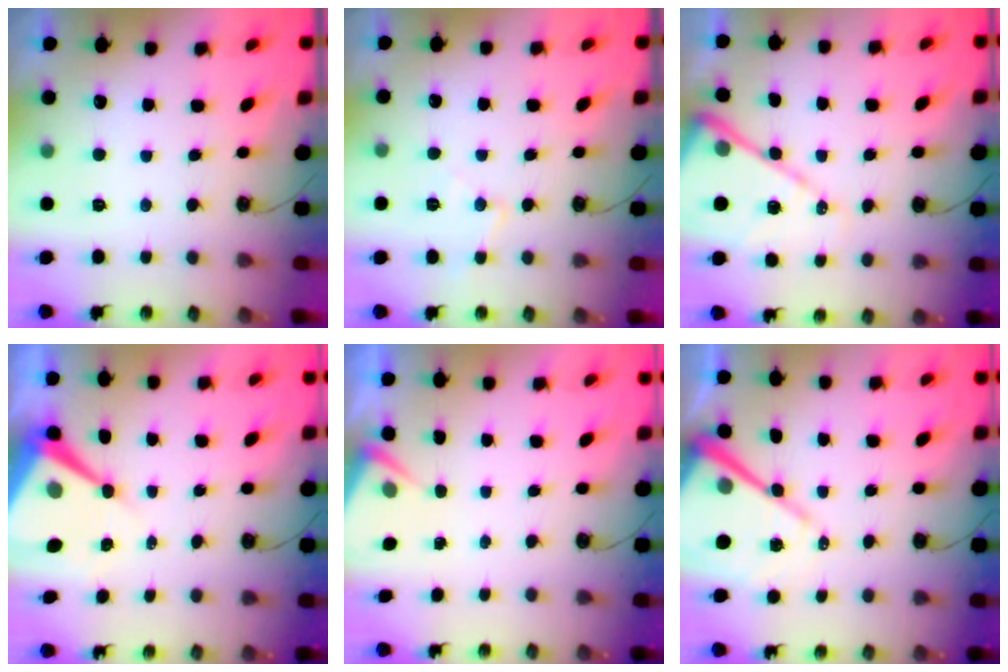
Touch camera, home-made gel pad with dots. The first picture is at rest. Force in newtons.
{"total": 6.4, "press": 6.4, "slide": 0.4}
{"total": 14.7, "press": 14.6, "slide": 1.4}
{"total": 11.0, "press": 11.0, "slide": 0.9}
{"total": 3.0, "press": 3.0, "slide": 0.4}
{"total": 16.2, "press": 16.1, "slide": 1.7}